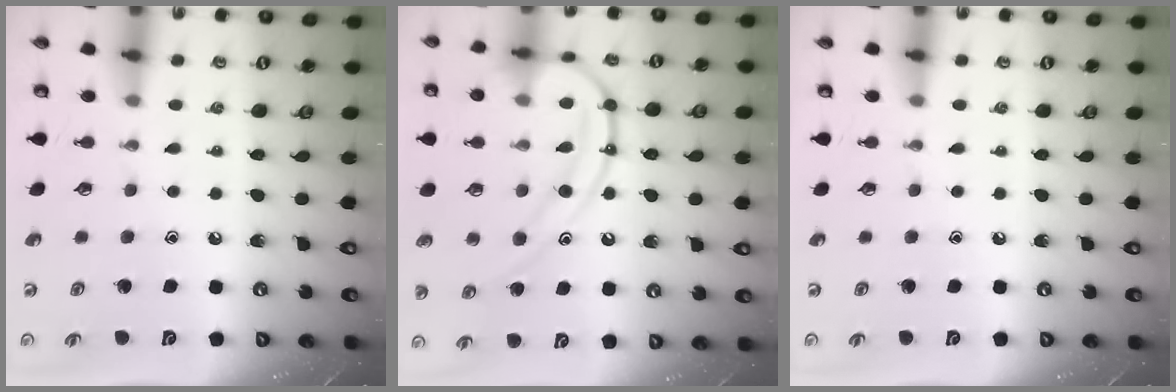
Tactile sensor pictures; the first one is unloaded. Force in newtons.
{"total": 16.2, "press": 16.1, "slide": 1.2}
{"total": 0.0}